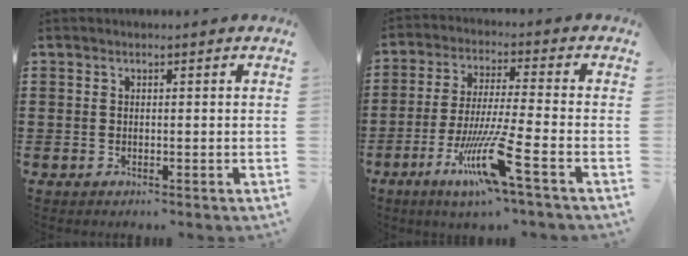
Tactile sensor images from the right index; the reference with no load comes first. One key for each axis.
{"total": 11.4, "fx": -5.8, "fy": 0.3, "fz": 9.8, "tx": -0.207, "ty": -0.013, "tz": -0.113}